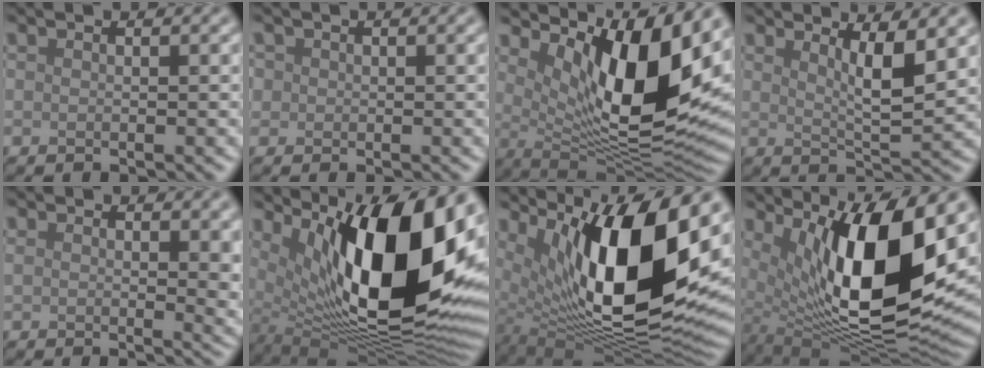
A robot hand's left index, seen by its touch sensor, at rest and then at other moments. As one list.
[{"total": 0.7, "force": [0.1, 0.6, -0.2], "torque": [-0.003, -0.001, 0.006]}, {"total": 11.5, "force": [3.3, 3.8, 10.3], "torque": [-0.170, -0.017, 0.069]}, {"total": 4.1, "force": [1.5, 0.8, 3.7], "torque": [-0.063, -0.012, 0.031]}, {"total": 5.1, "force": [2.1, 2.3, 4.1], "torque": [-0.037, 0.001, 0.040]}, {"total": 16.3, "force": [4.4, 6.0, 14.5], "torque": [-0.215, -0.010, 0.076]}, {"total": 14.7, "force": [4.6, 5.4, 12.9], "torque": [-0.206, -0.020, 0.088]}, {"total": 13.4, "force": [3.8, 4.1, 12.2], "torque": [-0.200, -0.018, 0.079]}]